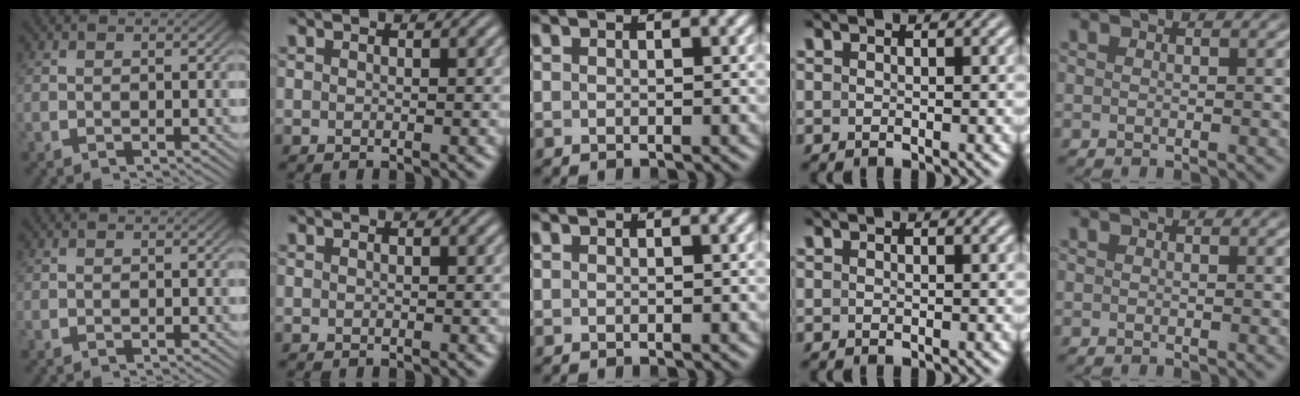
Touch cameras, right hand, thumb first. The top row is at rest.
{}